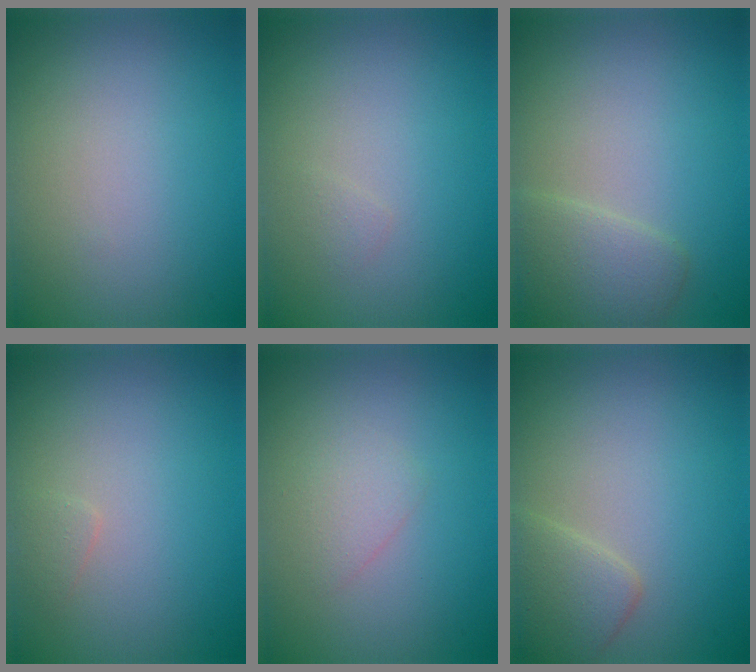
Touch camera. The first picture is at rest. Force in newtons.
{"total": 0.6, "press": 0.6, "slide": 0.0}
{"total": 2.6, "press": 2.6, "slide": 0.2}
{"total": 0.7, "press": 0.7, "slide": 0.0}
{"total": 1.4, "press": 1.4, "slide": 0.0}
{"total": 2.5, "press": 2.5, "slide": 0.2}